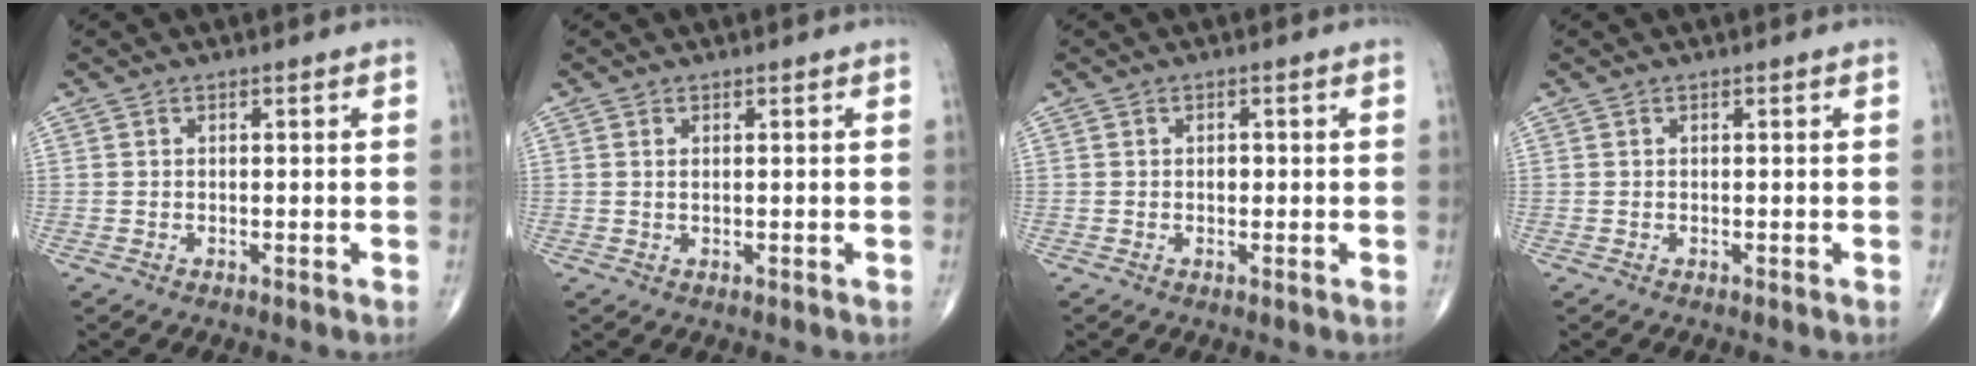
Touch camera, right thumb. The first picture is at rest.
{"total": 0.6, "force": [0.3, 0.2, 0.5], "torque": [-0.012, -0.001, 0.006]}
{"total": 1.8, "force": [0.0, 1.3, 1.3], "torque": [-0.011, 0.003, -0.002]}
{"total": 0.0}